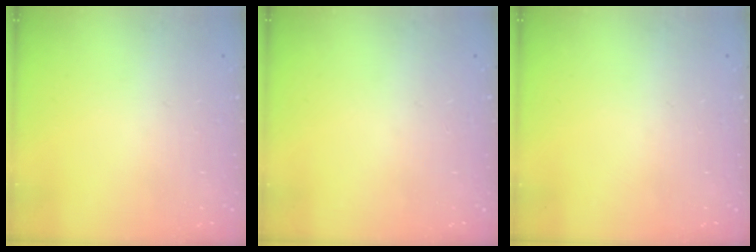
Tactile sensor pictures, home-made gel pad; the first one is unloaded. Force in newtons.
{"total": 0.0}
{"total": 0.0}